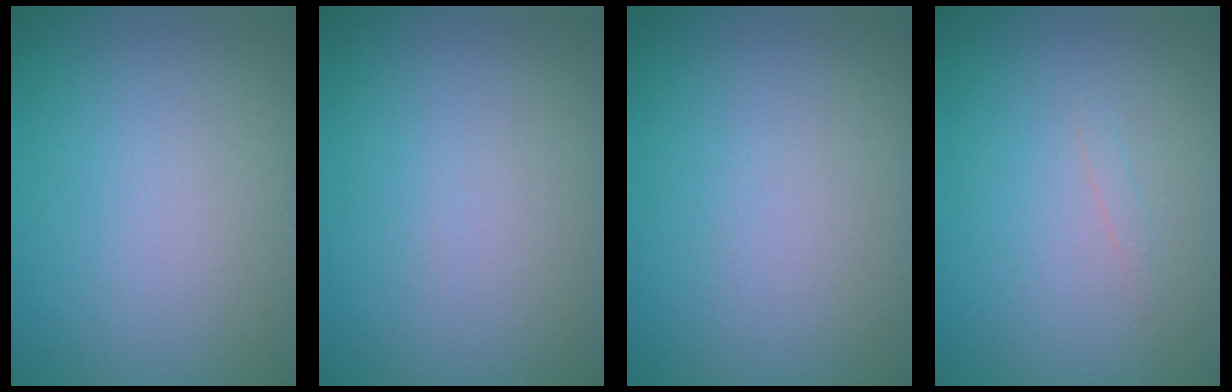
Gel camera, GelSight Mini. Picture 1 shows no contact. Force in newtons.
{"total": 0.0}
{"total": 0.0}
{"total": 0.5, "press": 0.5, "slide": 0.1}